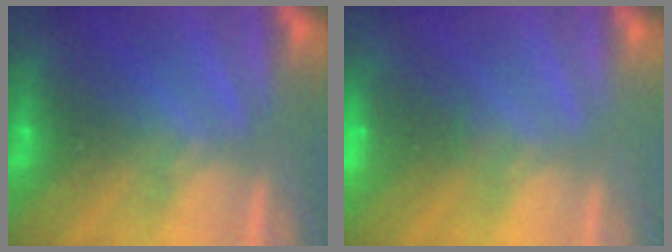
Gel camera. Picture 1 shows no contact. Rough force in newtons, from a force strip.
{"total": 1.9}